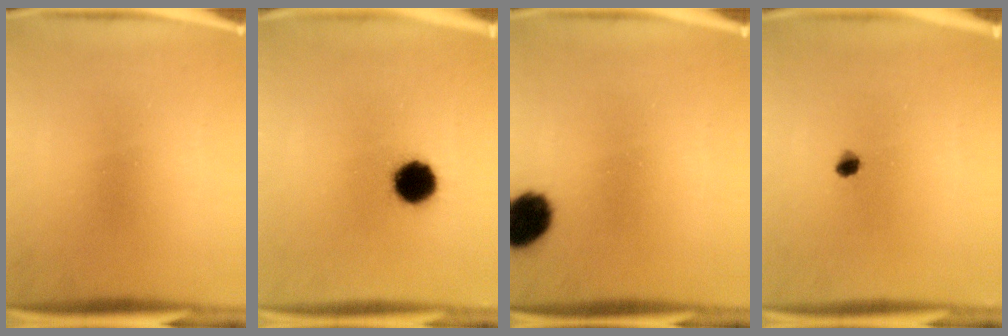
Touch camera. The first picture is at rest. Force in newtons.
{"total": 9.3}
{"total": 8.9}
{"total": 1.9}